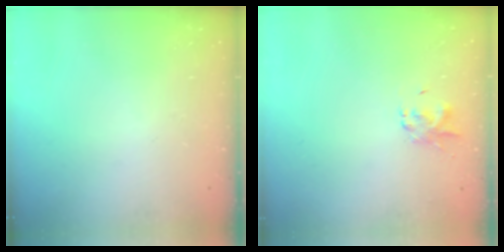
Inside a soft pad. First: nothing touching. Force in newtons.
{"total": 1.0, "press": 0.9, "slide": 0.3}